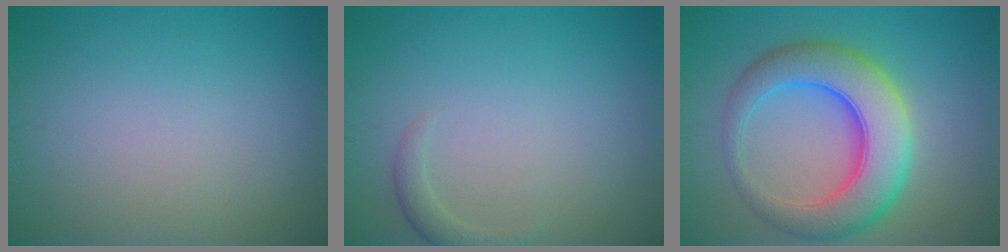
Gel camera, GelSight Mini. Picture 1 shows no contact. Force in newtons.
{"total": 1.4, "press": 1.4, "slide": 0.1}
{"total": 8.5, "press": 8.5, "slide": 0.3}